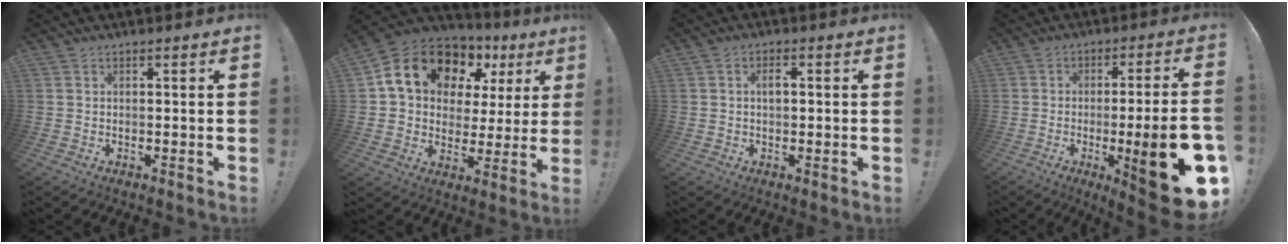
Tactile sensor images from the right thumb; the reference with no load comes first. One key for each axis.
{"total": 17.2, "fx": 9.7, "fy": 11.4, "fz": 8.5, "tx": -0.136, "ty": -0.052, "tz": 0.188}
{"total": 2.5, "fx": 0.3, "fy": 0.8, "fz": 2.3, "tx": -0.030, "ty": 0.000, "tz": 0.000}
{"total": 19.1, "fx": -5.2, "fy": 3.0, "fz": 18.1, "tx": -0.256, "ty": 0.013, "tz": -0.069}